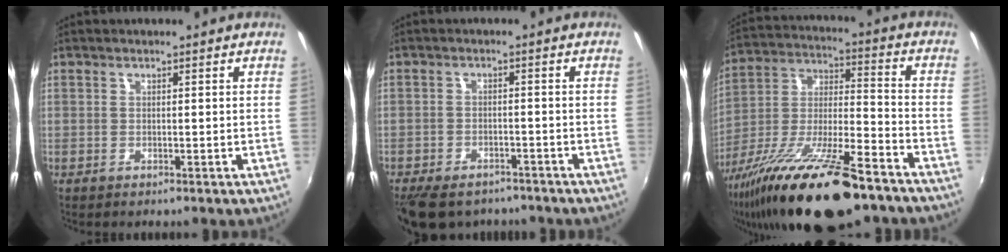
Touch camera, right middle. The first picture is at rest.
{"total": 10.0, "force": [-7.8, 4.7, 4.3], "torque": [-0.103, -0.014, -0.118]}
{"total": 24.8, "force": [-16.7, 5.9, 17.4], "torque": [-0.312, -0.043, -0.280]}